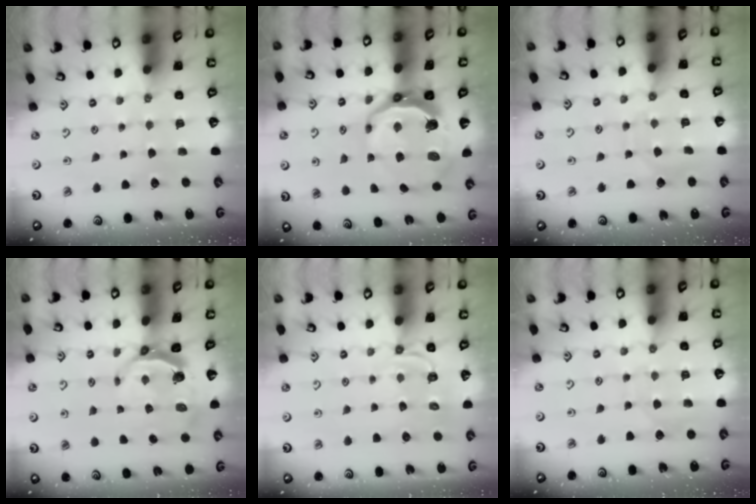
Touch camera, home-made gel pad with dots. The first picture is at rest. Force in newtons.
{"total": 13.4, "press": 12.4, "slide": 5.0}
{"total": 4.8, "press": 4.8, "slide": 0.4}
{"total": 6.3, "press": 4.9, "slide": 3.8}
{"total": 3.9, "press": 3.5, "slide": 1.7}
{"total": 6.6, "press": 6.6, "slide": 0.4}